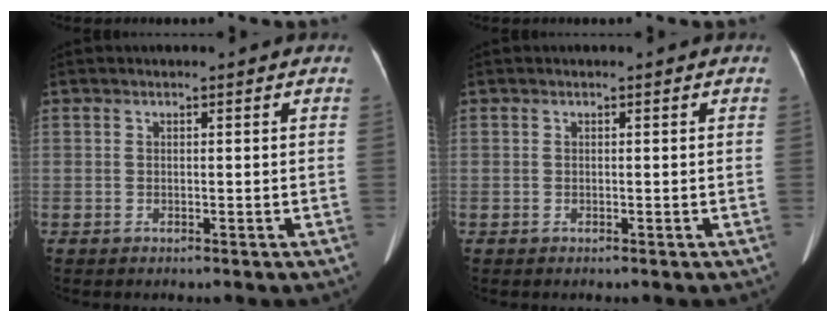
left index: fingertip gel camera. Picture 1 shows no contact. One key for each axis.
{"total": 0.0}